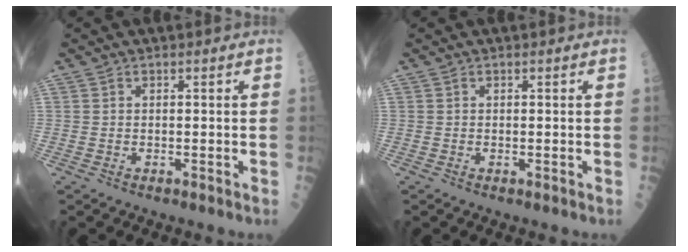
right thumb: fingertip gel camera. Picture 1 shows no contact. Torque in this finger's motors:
{"motor_torque": [2.52, 2.50, 0.34, 0.18, 0.02]}